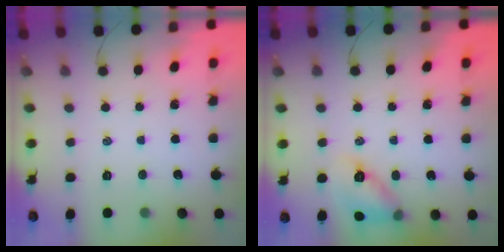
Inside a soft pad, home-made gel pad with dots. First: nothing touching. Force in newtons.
{"total": 11.5, "press": 11.2, "slide": 2.7}